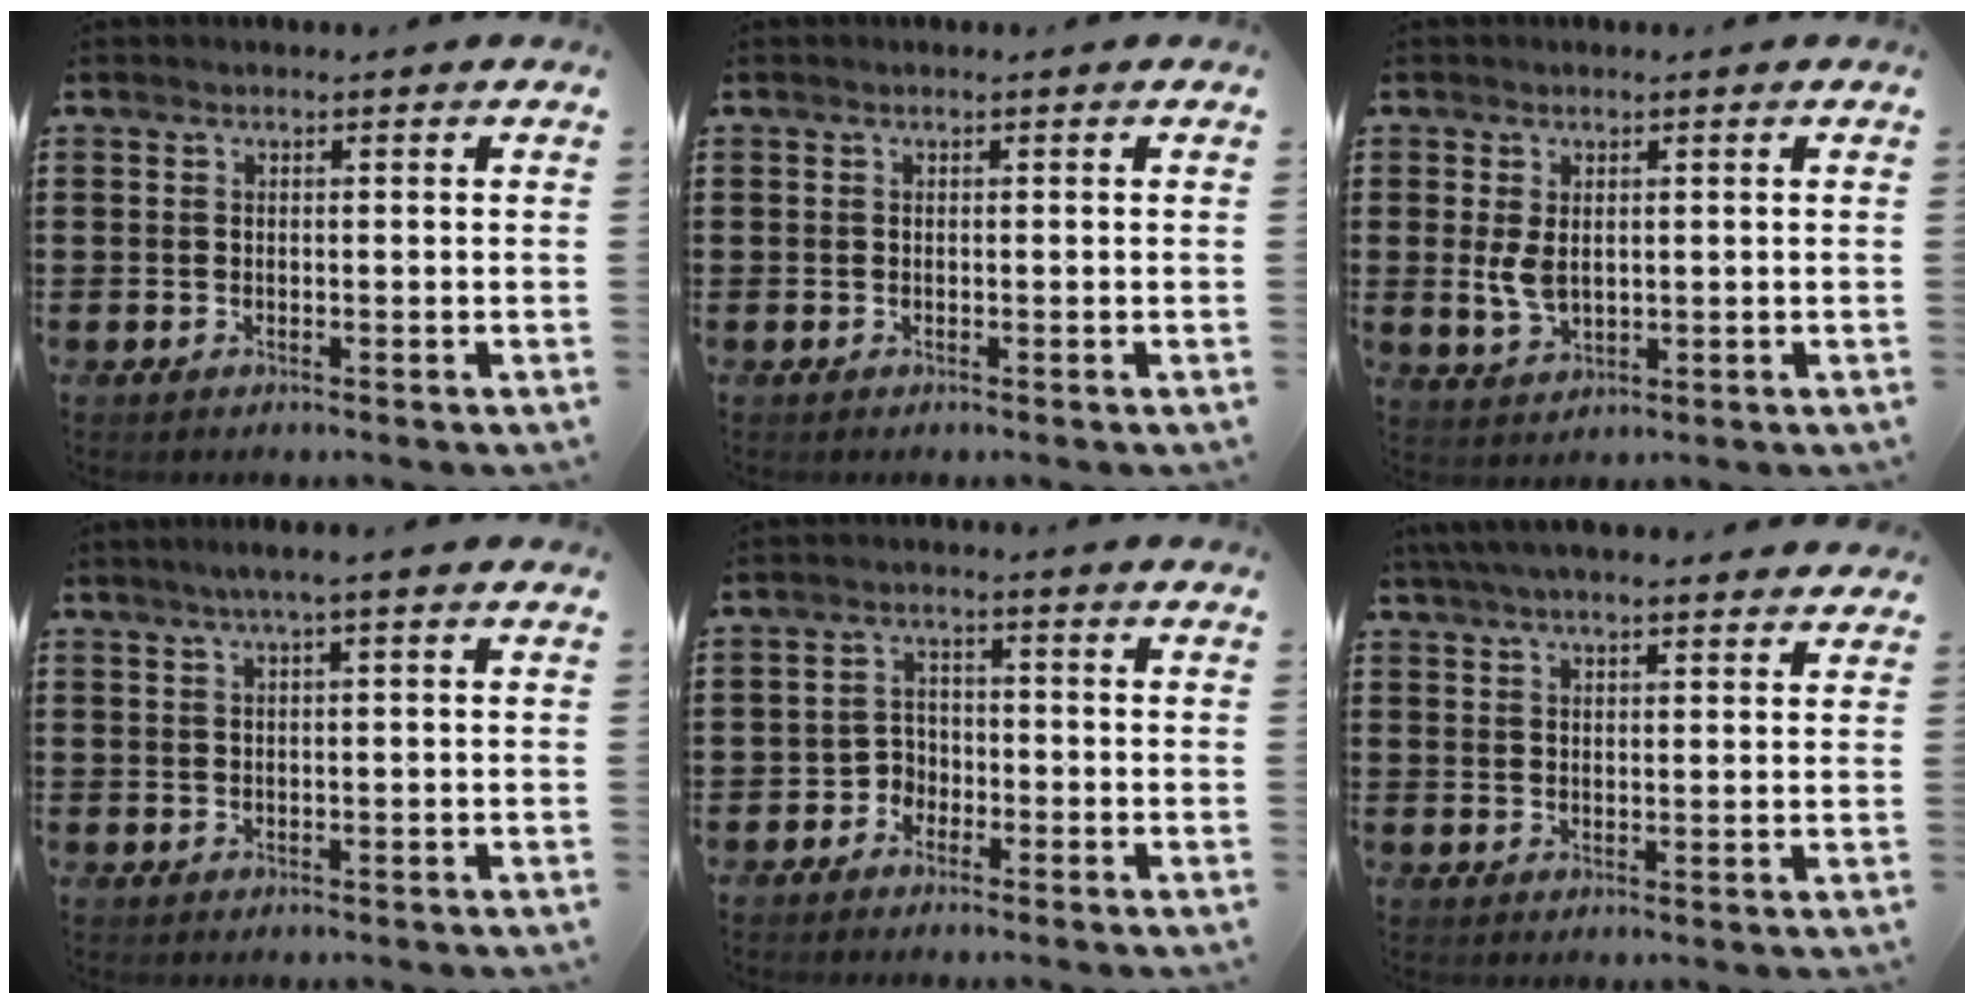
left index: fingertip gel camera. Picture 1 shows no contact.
{"total": 0.0}
{"total": 3.9, "force": [0.6, 2.2, 3.1], "torque": [-0.079, -0.003, 0.008]}
{"total": 1.9, "force": [0.8, -0.3, 1.7], "torque": [-0.031, -0.002, 0.013]}
{"total": 2.7, "force": [-1.9, 1.9, 0.5], "torque": [-0.018, 0.006, -0.043]}
{"total": 4.4, "force": [4.1, 0.1, 1.7], "torque": [-0.045, -0.006, 0.075]}